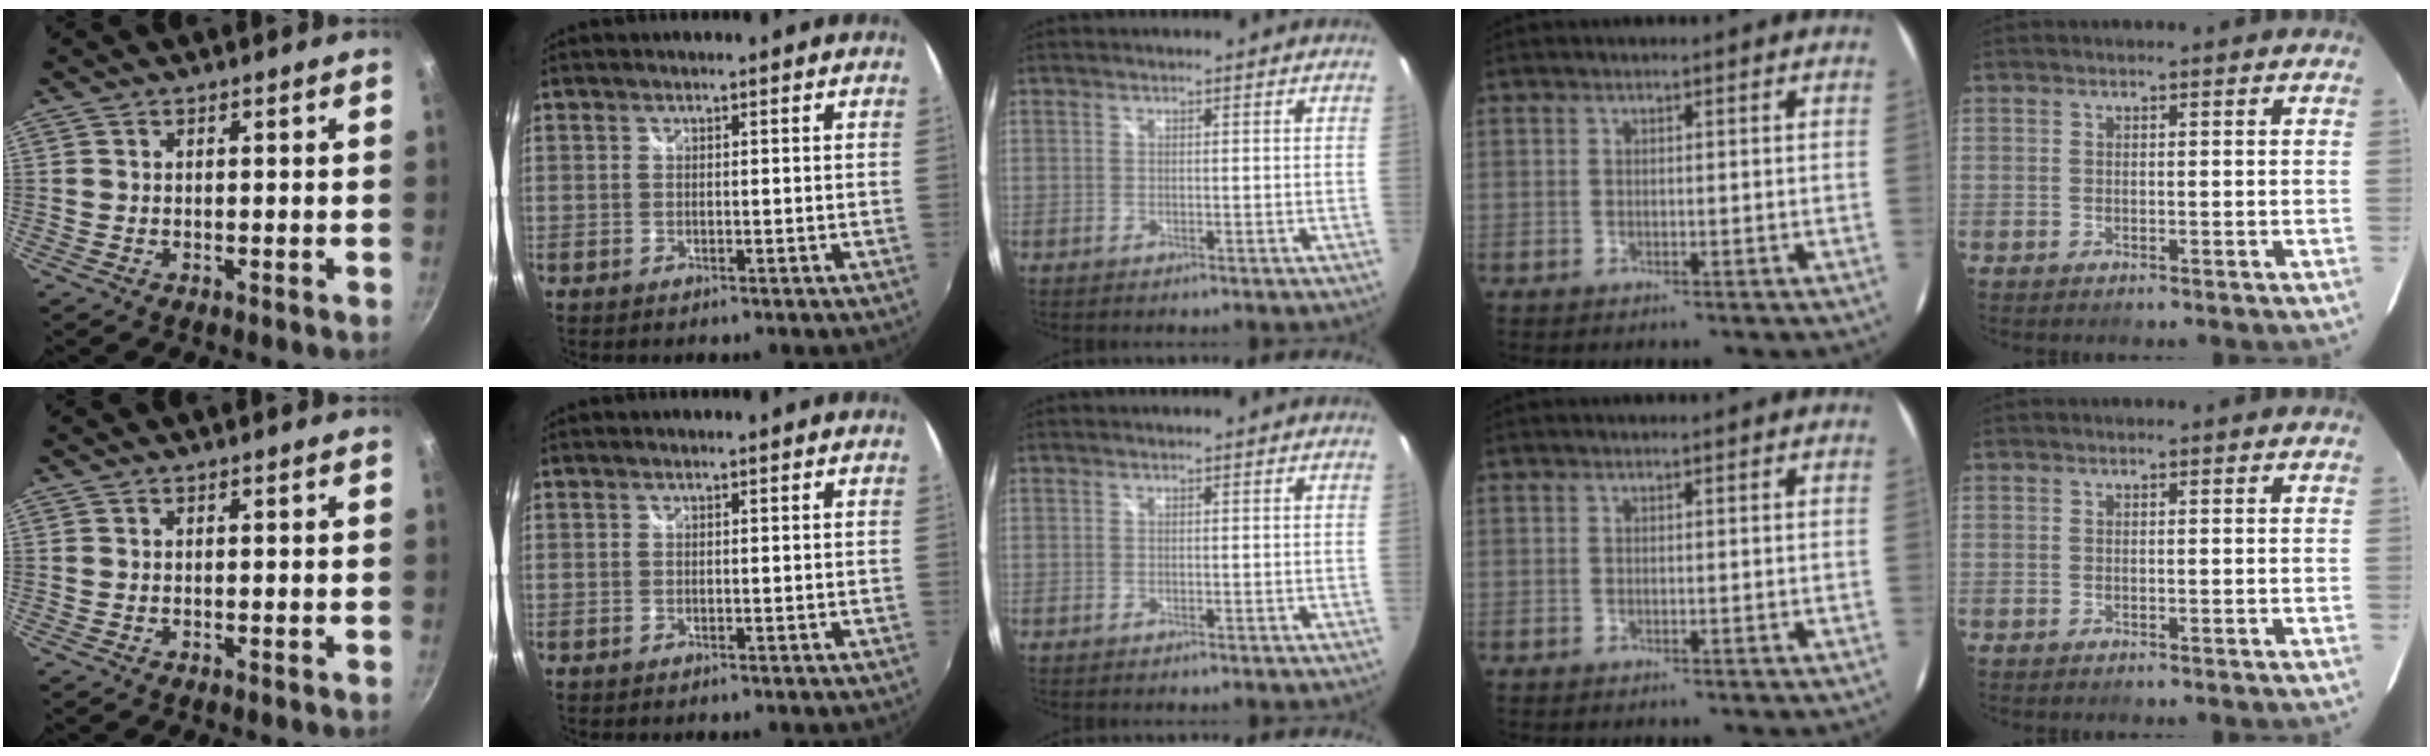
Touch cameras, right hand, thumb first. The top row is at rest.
{}